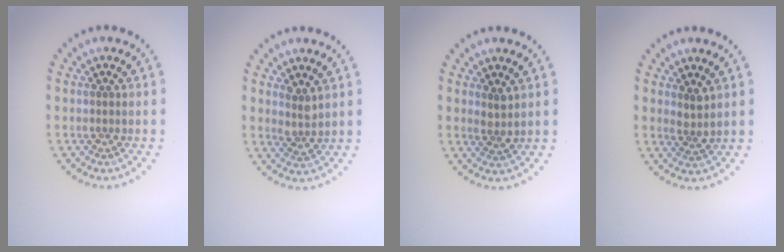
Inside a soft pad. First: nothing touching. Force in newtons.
{"total": 1.7, "press": 1.2, "slide": 1.2}
{"total": 1.5, "press": 1.2, "slide": 0.8}
{"total": 1.7, "press": 1.3, "slide": 1.0}